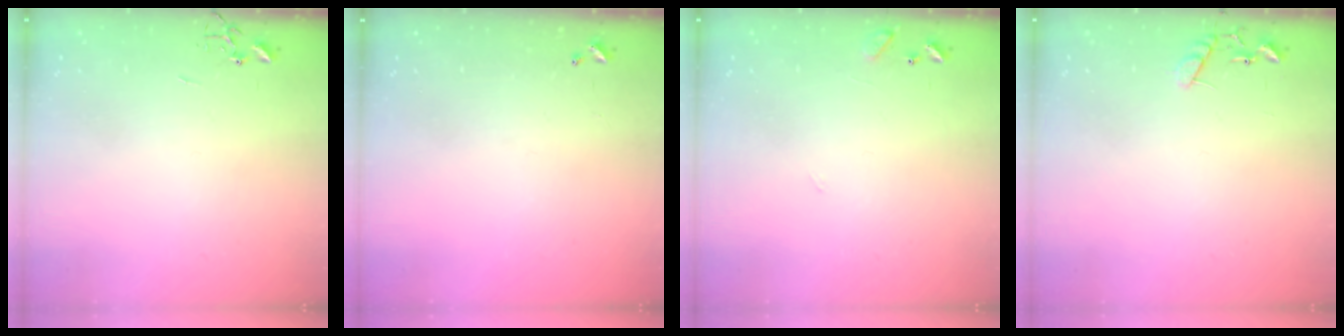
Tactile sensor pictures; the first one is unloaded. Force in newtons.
{"total": 0.0}
{"total": 8.4, "press": 8.4, "slide": 0.5}
{"total": 8.8, "press": 8.8, "slide": 0.4}